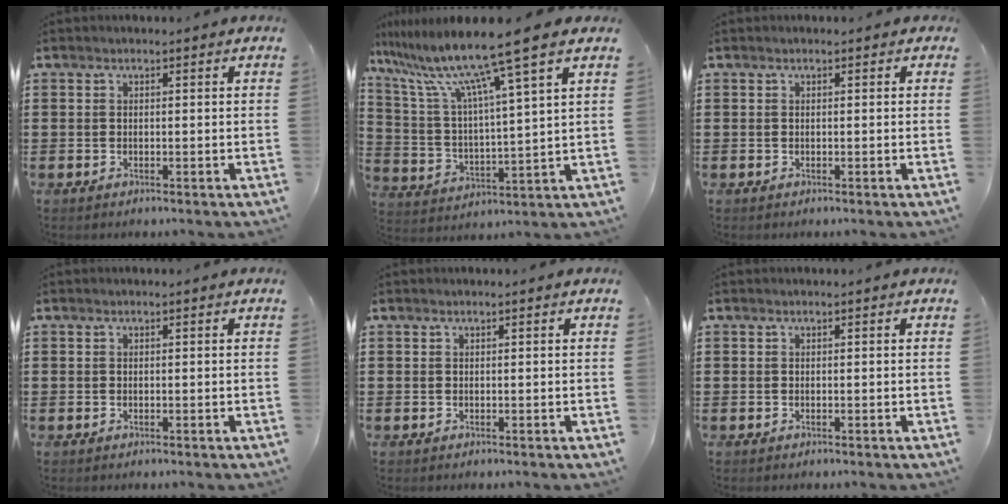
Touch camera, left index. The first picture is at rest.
{"total": 12.1, "force": [9.2, -0.2, 7.8], "torque": [-0.187, -0.050, 0.147]}
{"total": 0.0}
{"total": 0.0}
{"total": 0.0}
{"total": 0.0}